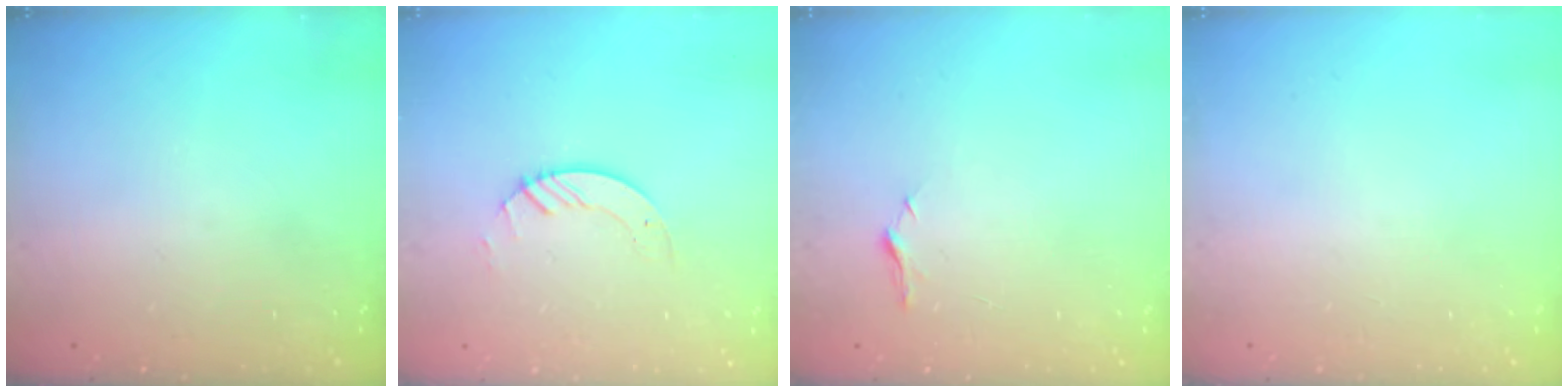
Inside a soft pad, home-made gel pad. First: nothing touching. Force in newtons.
{"total": 2.8, "press": 2.8, "slide": 0.3}
{"total": 5.0, "press": 5.0, "slide": 0.6}
{"total": 0.0}